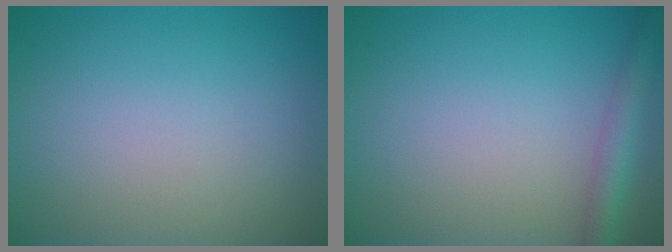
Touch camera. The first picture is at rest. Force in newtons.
{"total": 2.9, "press": 2.9, "slide": 0.1}